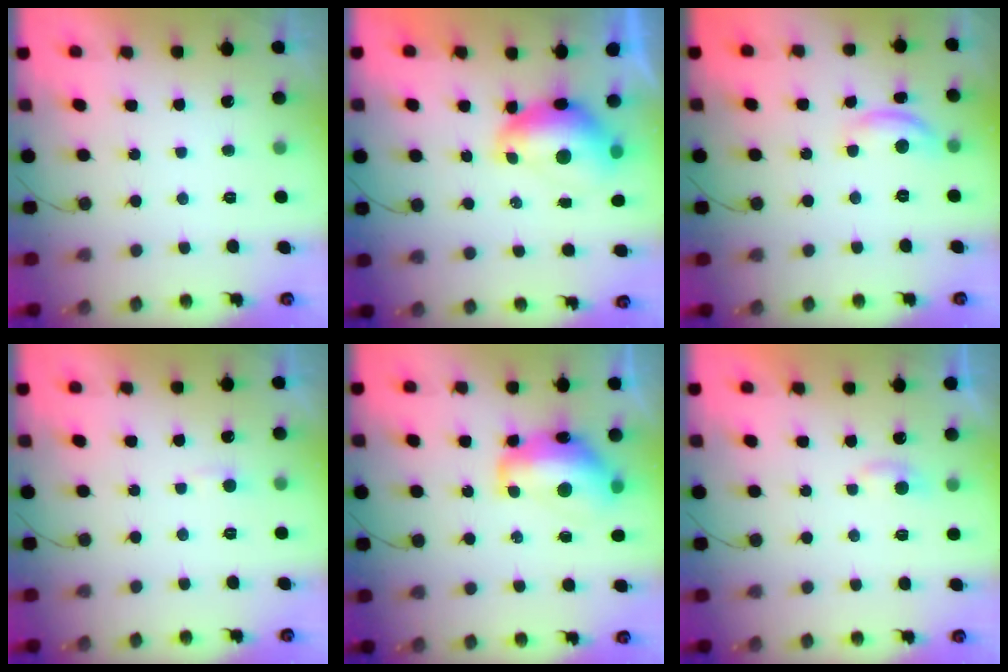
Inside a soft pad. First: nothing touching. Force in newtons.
{"total": 8.1, "press": 8.0, "slide": 1.0}
{"total": 9.3, "press": 9.3, "slide": 0.4}
{"total": 2.7, "press": 2.7, "slide": 0.4}
{"total": 14.0, "press": 13.8, "slide": 1.8}
{"total": 3.4, "press": 3.4, "slide": 0.5}